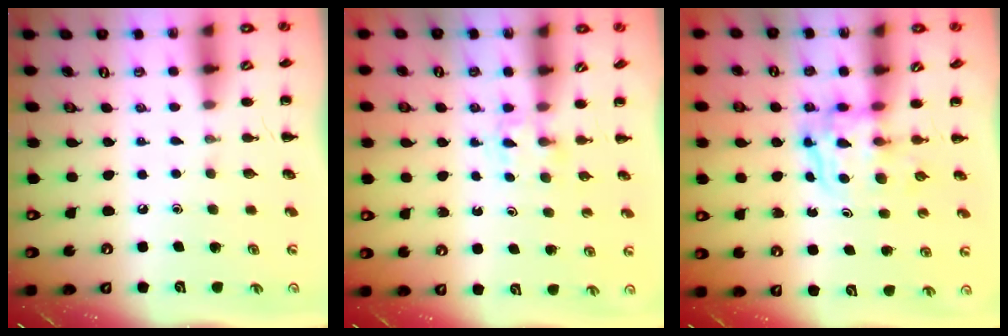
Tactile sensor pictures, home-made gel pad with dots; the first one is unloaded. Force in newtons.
{"total": 2.4, "press": 2.3, "slide": 0.9}
{"total": 3.4, "press": 3.4, "slide": 0.2}